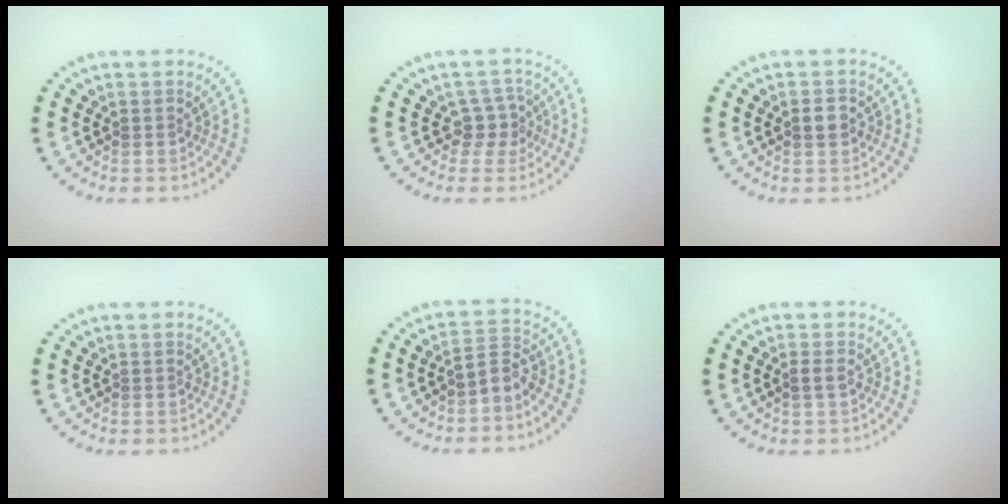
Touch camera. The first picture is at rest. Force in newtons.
{"total": 2.2, "press": 1.7, "slide": 1.4}
{"total": 1.3, "press": 1.2, "slide": 0.4}
{"total": 0.0}
{"total": 2.2, "press": 1.6, "slide": 1.5}
{"total": 0.9, "press": 0.9, "slide": 0.2}